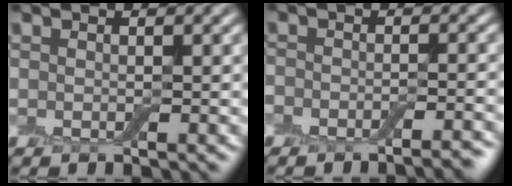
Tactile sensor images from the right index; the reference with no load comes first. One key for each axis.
{"total": 4.0, "fx": -3.5, "fy": 1.1, "fz": 1.6, "tx": -0.024, "ty": 0.006, "tz": -0.048}